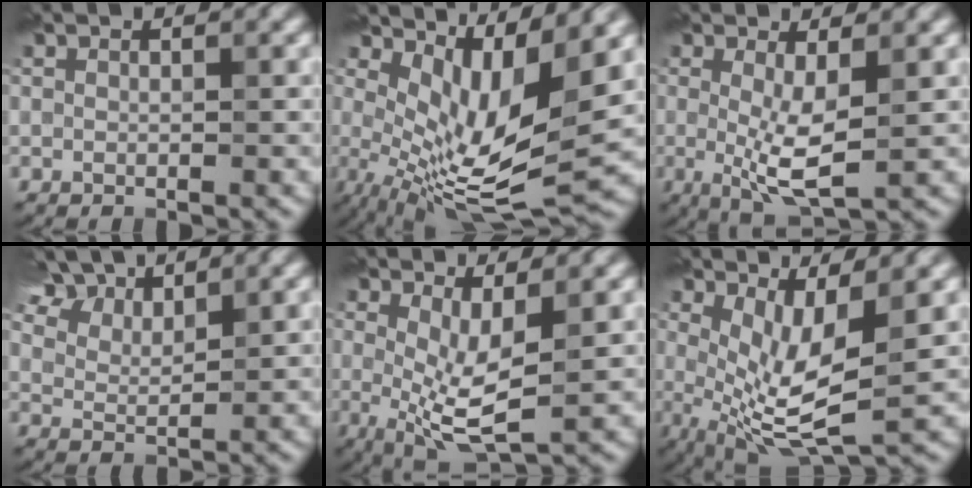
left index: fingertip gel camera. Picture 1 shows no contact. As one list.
[{"total": 9.3, "force": [1.4, 3.6, 8.5], "torque": [-0.158, -0.019, 0.033]}, {"total": 4.7, "force": [-0.1, 1.1, 4.6], "torque": [-0.088, -0.011, -0.001]}, {"total": 7.6, "force": [6.1, 3.0, 3.4], "torque": [-0.084, 0.016, 0.109]}, {"total": 5.3, "force": [0.2, 1.7, 5.0], "torque": [-0.097, -0.011, 0.006]}, {"total": 6.8, "force": [0.9, 2.1, 6.3], "torque": [-0.127, -0.015, 0.020]}]